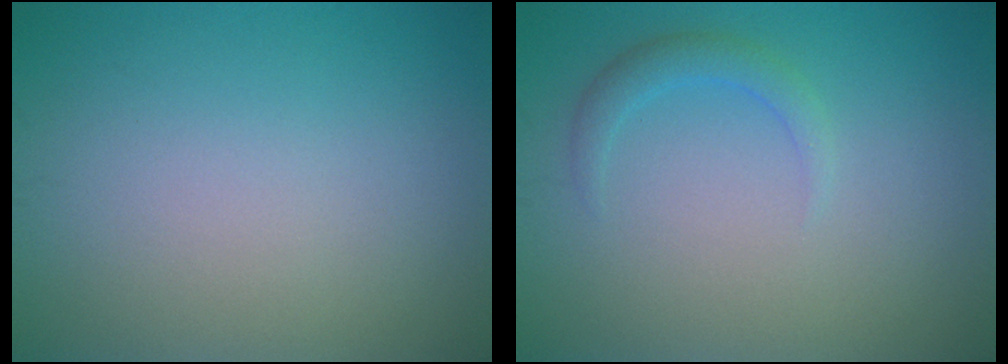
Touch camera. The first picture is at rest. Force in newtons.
{"total": 1.6, "press": 1.6, "slide": 0.1}